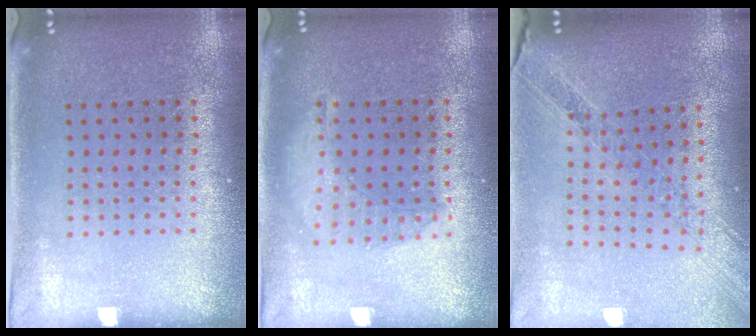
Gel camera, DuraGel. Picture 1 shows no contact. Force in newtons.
{"total": 1.3, "press": 1.3, "slide": 0.4}
{"total": 1.1, "press": 1.1, "slide": 0.3}